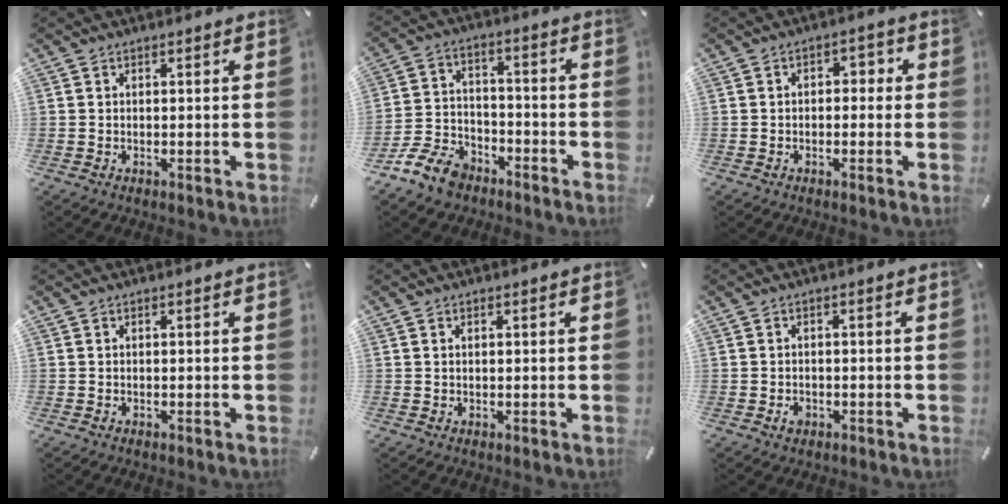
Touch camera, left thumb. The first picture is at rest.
{"total": 11.2, "force": [-7.8, 6.6, 4.5], "torque": [-0.087, 0.053, -0.144]}
{"total": 2.6, "force": [-1.1, 1.8, 1.6], "torque": [-0.032, 0.015, -0.025]}
{"total": 0.0}
{"total": 0.7, "force": [0.2, 0.4, 0.5], "torque": [-0.011, 0.003, 0.003]}
{"total": 1.9, "force": [-0.7, 1.4, 1.0], "torque": [-0.019, 0.005, -0.015]}